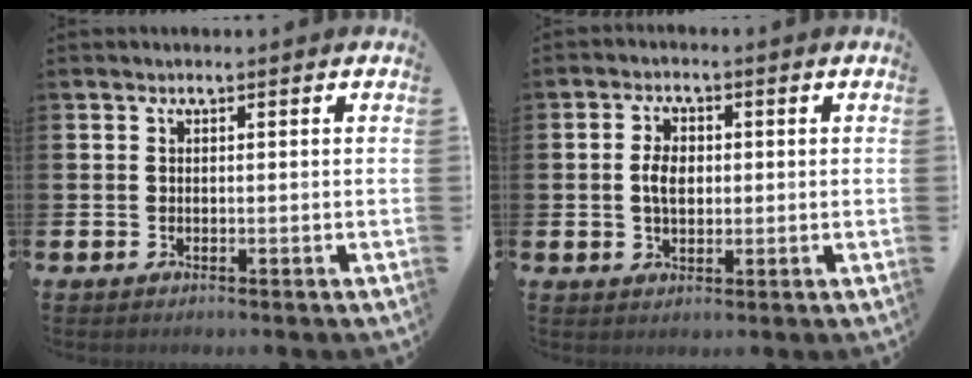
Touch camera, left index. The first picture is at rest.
{"total": 3.7, "force": [0.3, 2.4, 2.8], "torque": [-0.034, 0.001, -0.001]}